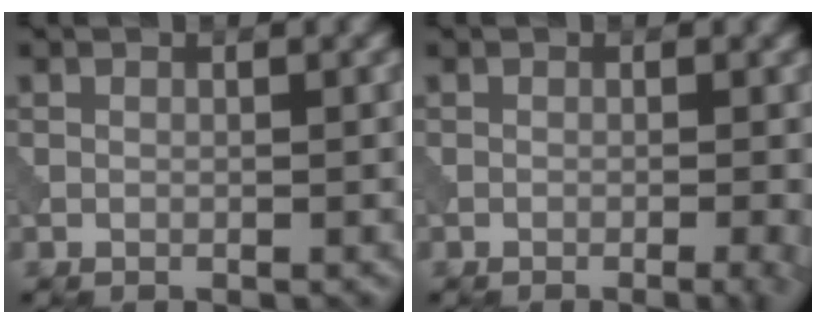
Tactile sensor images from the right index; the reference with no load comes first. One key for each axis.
{"total": 2.5, "fx": -0.7, "fy": 0.7, "fz": 2.3, "tx": -0.021, "ty": 0.002, "tz": -0.011}